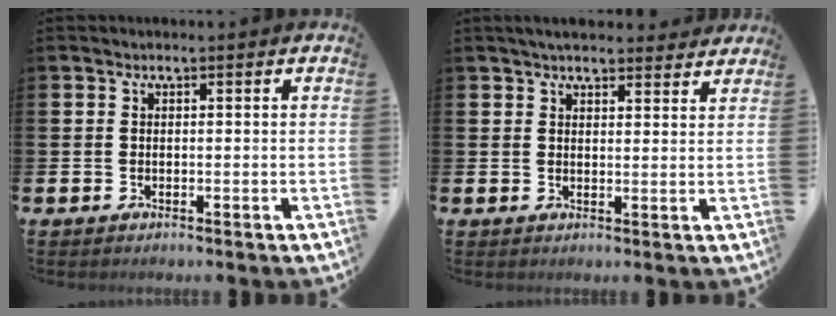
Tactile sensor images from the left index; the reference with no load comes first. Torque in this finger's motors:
{"motor_torque": [1.20, -0.94, 0.72, 0.14]}